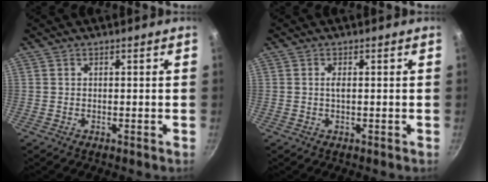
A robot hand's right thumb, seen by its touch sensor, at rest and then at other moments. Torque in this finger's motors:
{"motor_torque": [0.17, 0.42, 0.58, 0.16, 0.01]}